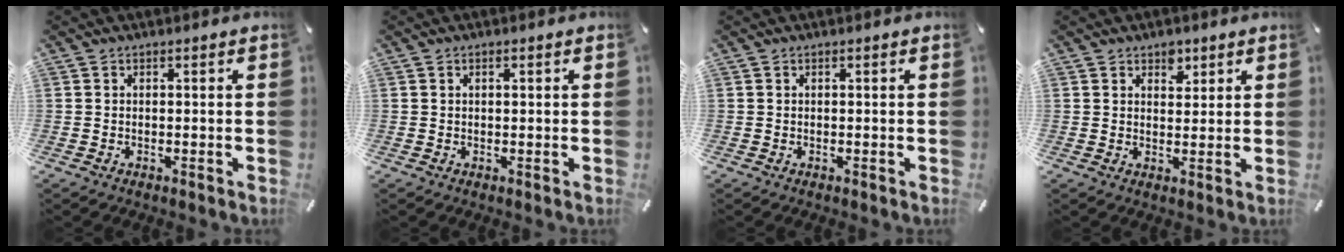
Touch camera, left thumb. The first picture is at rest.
{"total": 0.7, "force": [0.3, 0.3, 0.6], "torque": [-0.011, 0.003, 0.004]}
{"total": 0.0}
{"total": 3.3, "force": [2.0, 2.2, 1.2], "torque": [0.006, -0.011, 0.032]}